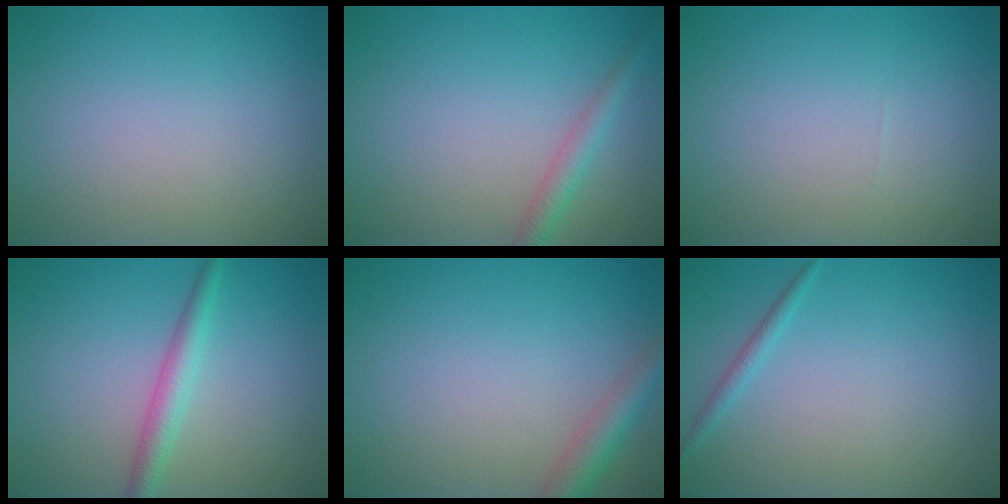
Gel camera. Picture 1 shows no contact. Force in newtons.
{"total": 2.1, "press": 2.1, "slide": 0.1}
{"total": 0.0}
{"total": 2.5, "press": 2.5, "slide": 0.0}
{"total": 3.0, "press": 3.0, "slide": 0.1}
{"total": 1.1, "press": 1.0, "slide": 0.1}